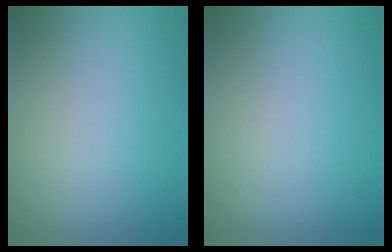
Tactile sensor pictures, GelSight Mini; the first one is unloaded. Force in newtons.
{"total": 0.0}